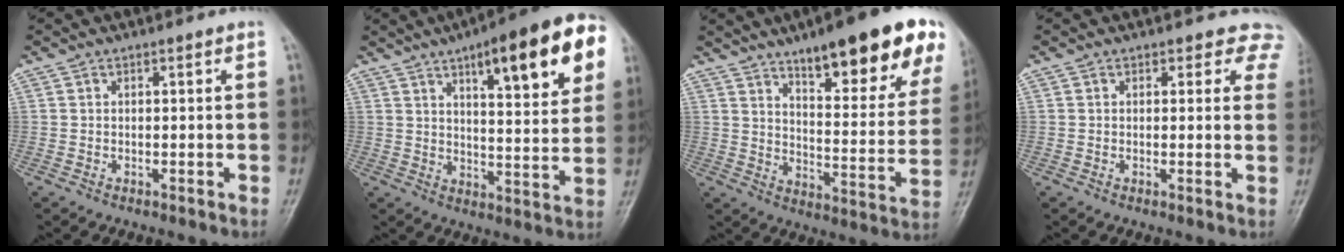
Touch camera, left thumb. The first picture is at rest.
{"total": 20.4, "force": [9.3, 5.9, 17.1], "torque": [-0.201, -0.016, 0.125]}
{"total": 24.3, "force": [15.1, 6.3, 18.0], "torque": [-0.207, -0.055, 0.213]}
{"total": 5.0, "force": [4.0, 2.9, 0.9], "torque": [0.036, -0.012, 0.020]}